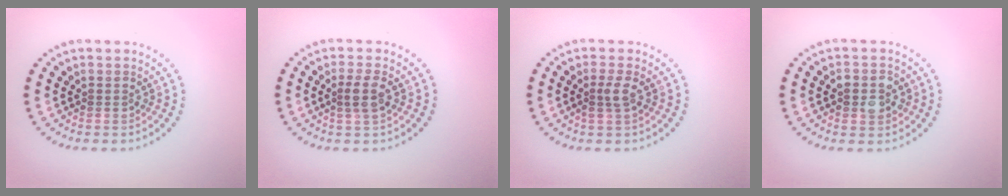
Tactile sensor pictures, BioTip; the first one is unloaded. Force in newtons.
{"total": 2.0, "press": 1.8, "slide": 0.8}
{"total": 1.5, "press": 1.2, "slide": 0.9}
{"total": 2.7, "press": 2.7, "slide": 0.2}